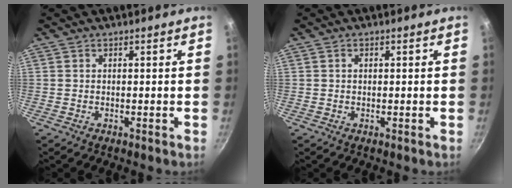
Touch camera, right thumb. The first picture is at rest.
{"total": 0.7, "force": [0.1, 0.5, 0.4], "torque": [-0.007, 0.004, 0.002]}